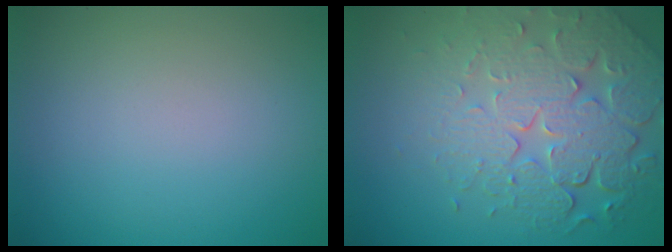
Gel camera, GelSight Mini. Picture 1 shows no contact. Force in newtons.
{"total": 7.7, "press": 5.5, "slide": 5.4}